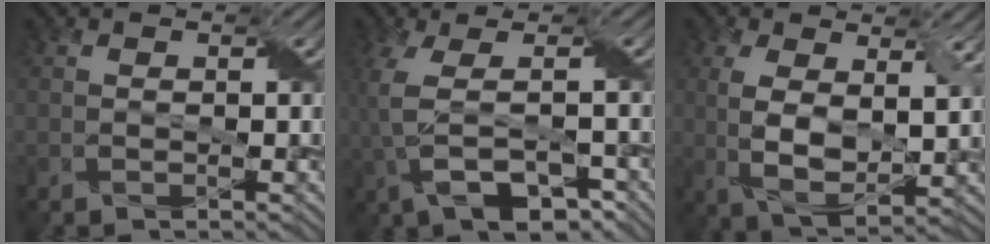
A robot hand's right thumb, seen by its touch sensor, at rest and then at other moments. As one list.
[{"total": 8.4, "force": [-2.5, 3.5, 7.3], "torque": [-0.168, -0.016, -0.042]}, {"total": 8.2, "force": [2.0, 4.2, 6.8], "torque": [-0.154, -0.008, 0.037]}]